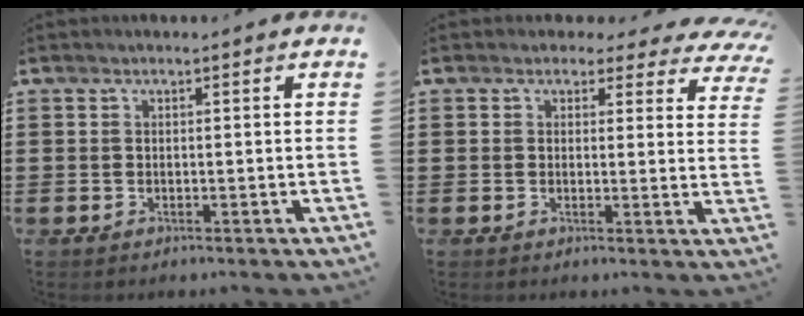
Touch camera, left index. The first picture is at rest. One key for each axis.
{"total": 2.8, "fx": 2.1, "fy": 1.5, "fz": 1.0, "tx": -0.022, "ty": -0.002, "tz": 0.036}